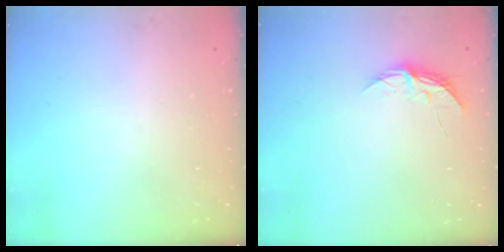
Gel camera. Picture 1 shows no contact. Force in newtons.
{"total": 5.3, "press": 5.3, "slide": 0.5}